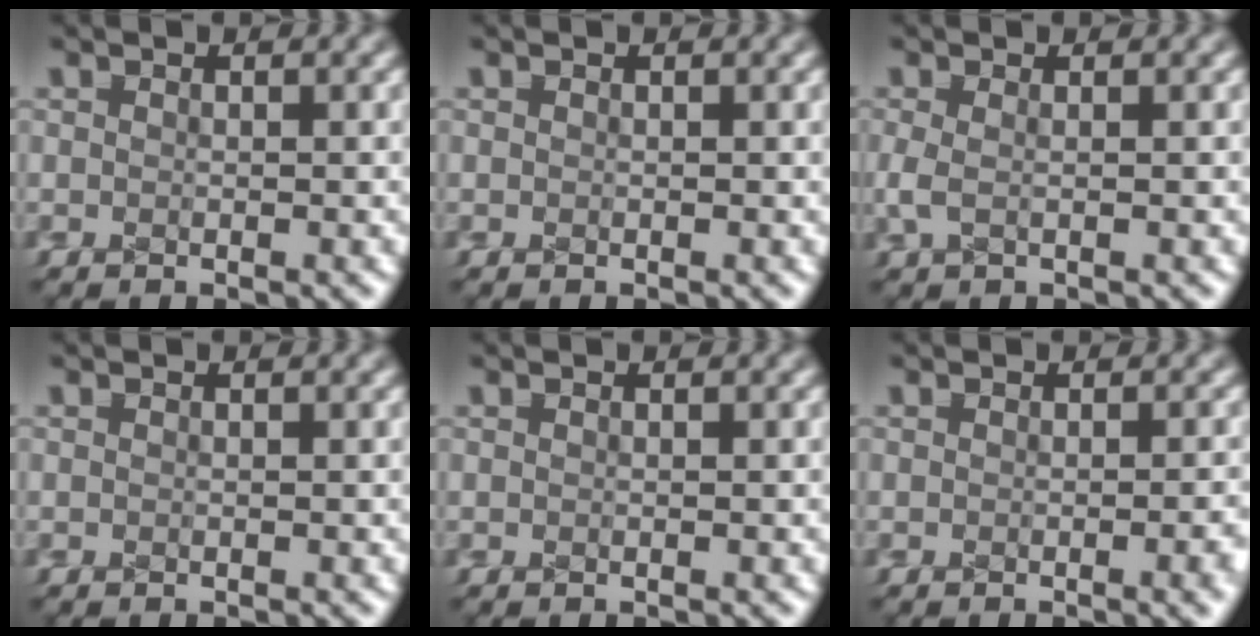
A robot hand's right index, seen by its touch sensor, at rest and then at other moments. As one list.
[{"total": 0.0}, {"total": 0.8, "force": [0.4, -0.1, 0.7], "torque": [-0.014, 0.001, 0.013]}, {"total": 0.0}, {"total": 0.0}, {"total": 0.8, "force": [-0.3, -0.3, 0.6], "torque": [-0.007, 0.004, -0.006]}]